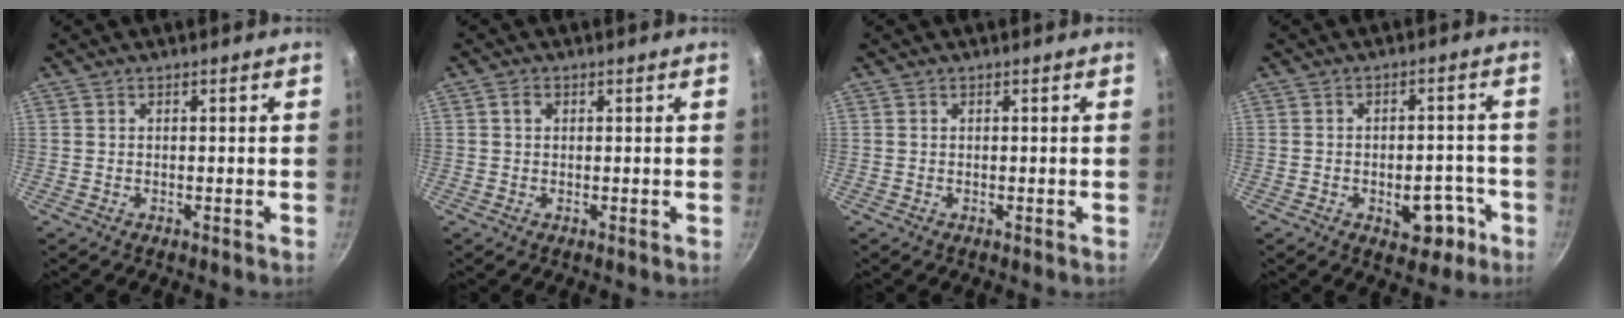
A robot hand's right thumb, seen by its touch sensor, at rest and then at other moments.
{"total": 1.3, "force": [0.4, 1.0, 0.8], "torque": [-0.012, 0.004, 0.006]}
{"total": 0.0}
{"total": 7.4, "force": [-3.2, 4.5, 5.0], "torque": [-0.032, 0.024, -0.034]}